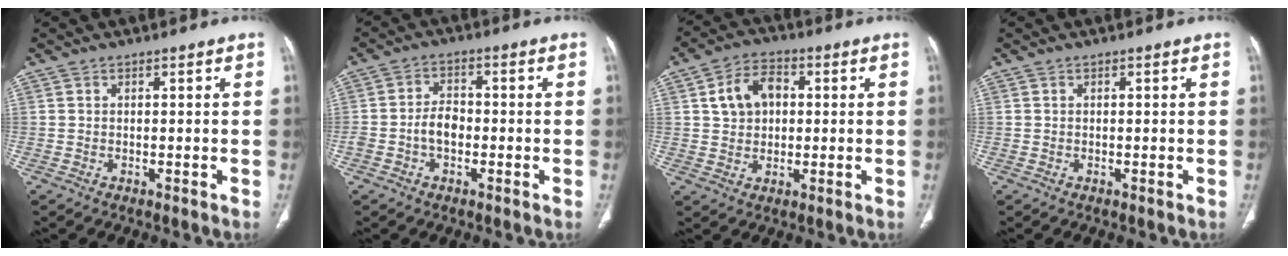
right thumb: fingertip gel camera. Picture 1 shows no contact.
{"total": 4.5, "force": [-1.3, 3.0, 3.2], "torque": [-0.053, 0.019, -0.026]}
{"total": 8.2, "force": [1.6, 6.0, 5.3], "torque": [-0.075, 0.010, 0.025]}
{"total": 0.0}